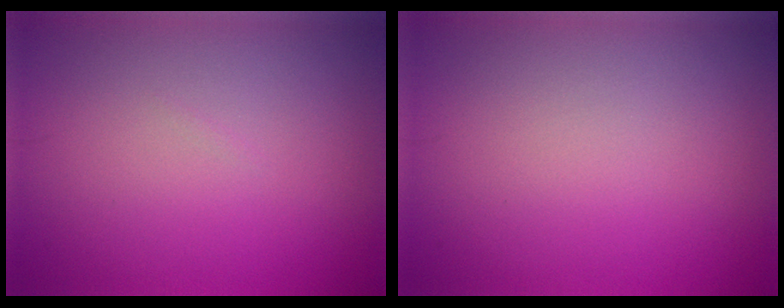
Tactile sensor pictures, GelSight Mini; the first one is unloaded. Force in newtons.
{"total": 0.0}